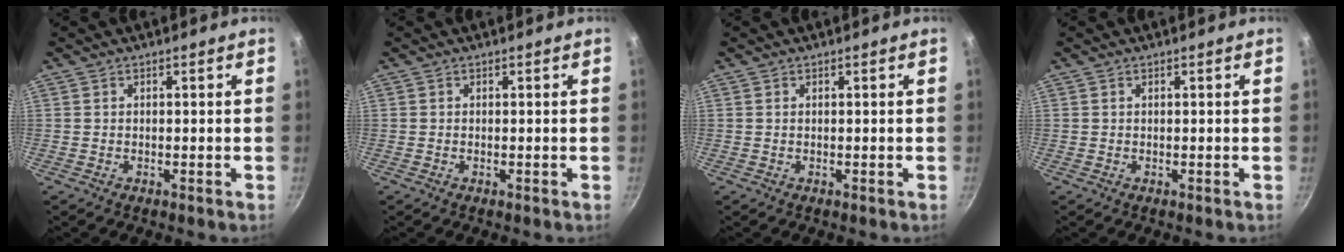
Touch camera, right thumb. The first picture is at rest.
{"total": 0.0}
{"total": 0.0}
{"total": 0.0}